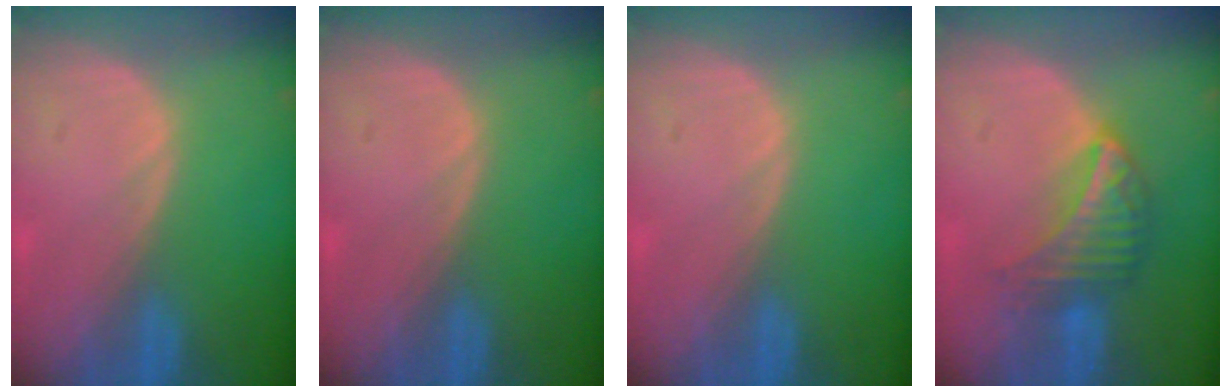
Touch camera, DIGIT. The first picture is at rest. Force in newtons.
{"total": 0.0}
{"total": 0.0}
{"total": 6.3, "press": 6.0, "slide": 2.1}